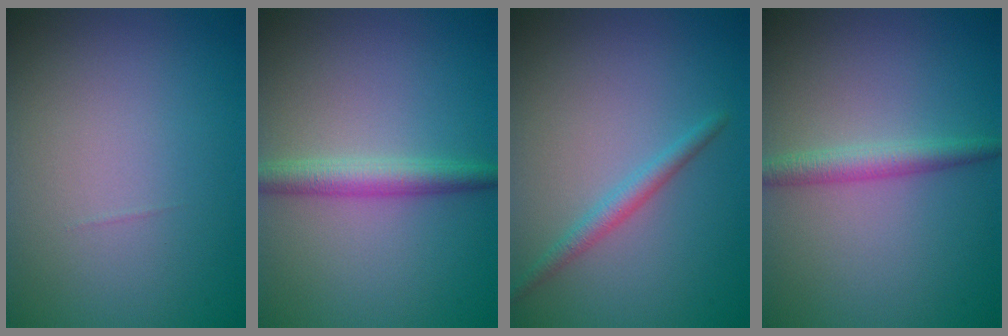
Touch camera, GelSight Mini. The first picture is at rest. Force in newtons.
{"total": 3.0, "press": 3.0, "slide": 0.1}
{"total": 1.8, "press": 1.8, "slide": 0.0}
{"total": 2.3, "press": 2.3, "slide": 0.0}